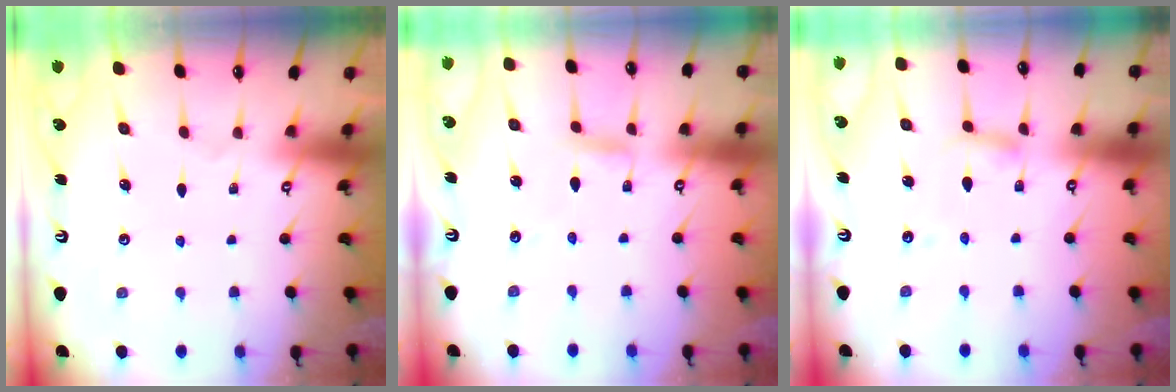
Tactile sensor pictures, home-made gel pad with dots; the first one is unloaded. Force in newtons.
{"total": 2.9, "press": 2.9, "slide": 0.0}
{"total": 4.2, "press": 4.2, "slide": 0.3}